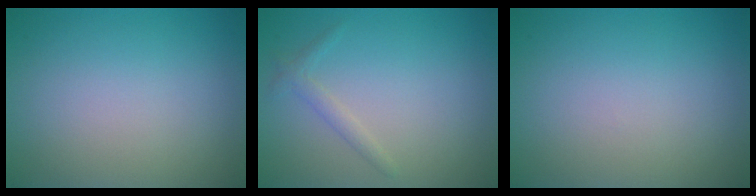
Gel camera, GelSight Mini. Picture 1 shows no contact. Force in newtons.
{"total": 1.2, "press": 1.2, "slide": 0.1}
{"total": 0.0}